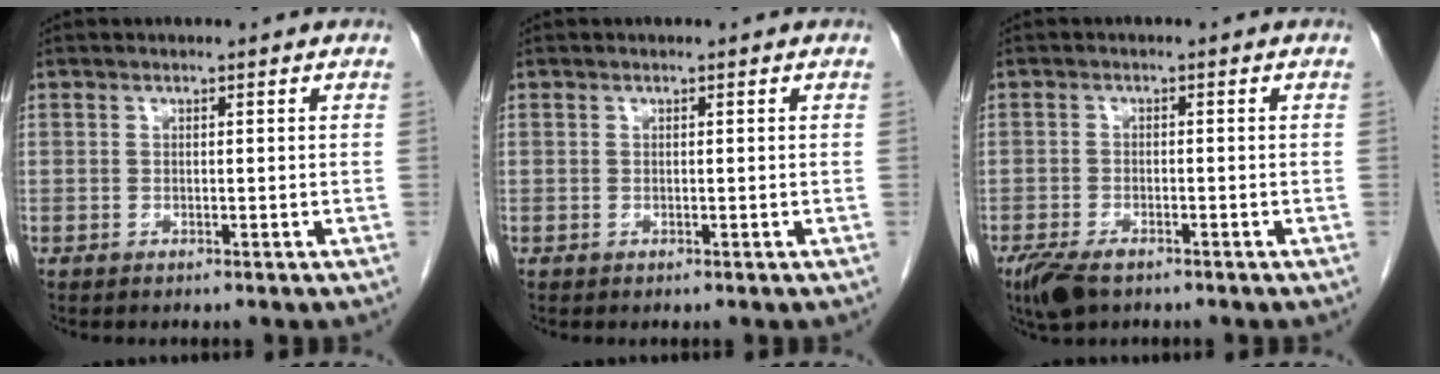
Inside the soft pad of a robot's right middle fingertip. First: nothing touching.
{"total": 0.0}
{"total": 5.3, "force": [-3.8, 2.1, 3.0], "torque": [-0.057, -0.009, -0.064]}